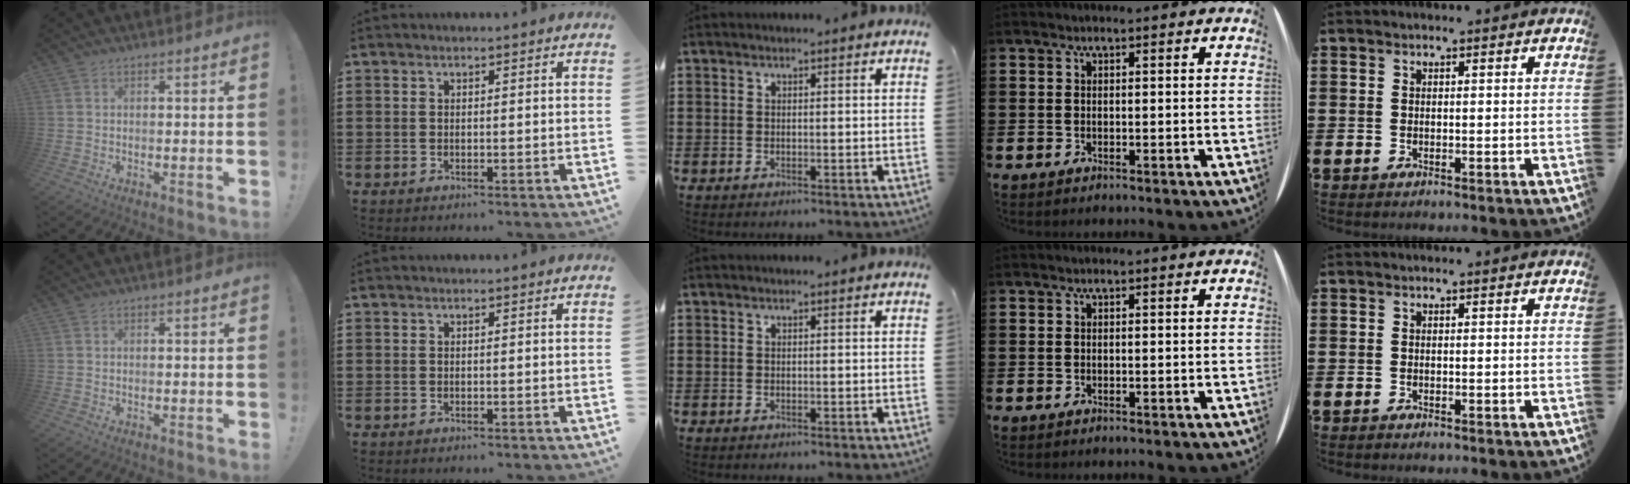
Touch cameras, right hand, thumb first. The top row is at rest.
{}